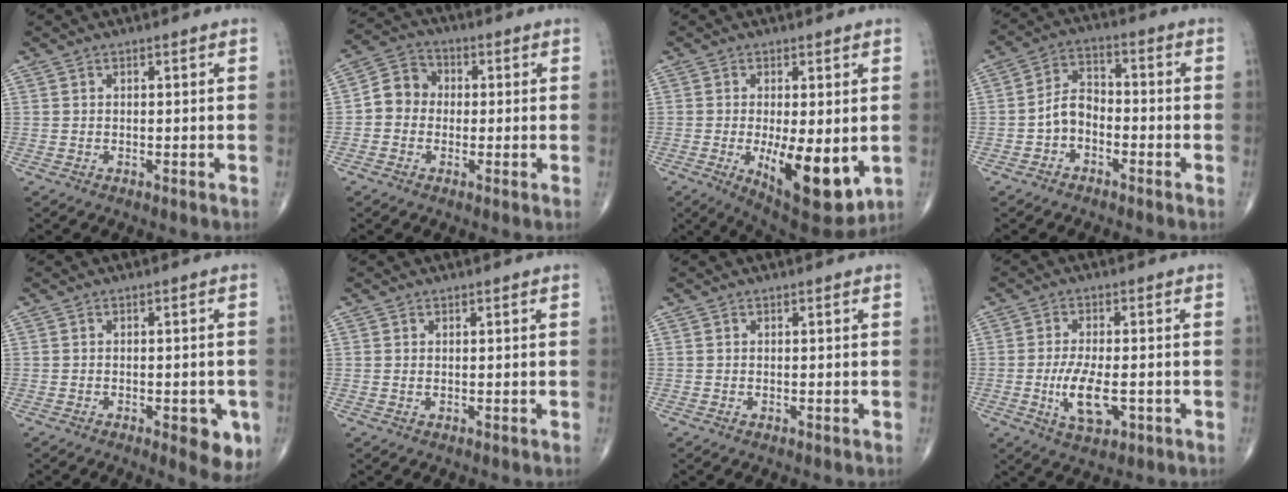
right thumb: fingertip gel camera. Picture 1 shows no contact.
{"total": 6.5, "force": [-0.6, 5.8, 2.9], "torque": [-0.028, 0.024, -0.026]}
{"total": 13.6, "force": [-2.6, 5.2, 12.3], "torque": [-0.176, -0.029, -0.024]}
{"total": 6.3, "force": [-2.3, 4.5, 3.8], "torque": [-0.054, 0.034, -0.054]}
{"total": 6.4, "force": [-2.3, 2.6, 5.3], "torque": [-0.048, -0.003, -0.023]}
{"total": 0.0}
{"total": 0.0}
{"total": 8.0, "force": [-2.0, 3.6, 6.9], "torque": [-0.128, -0.004, -0.029]}